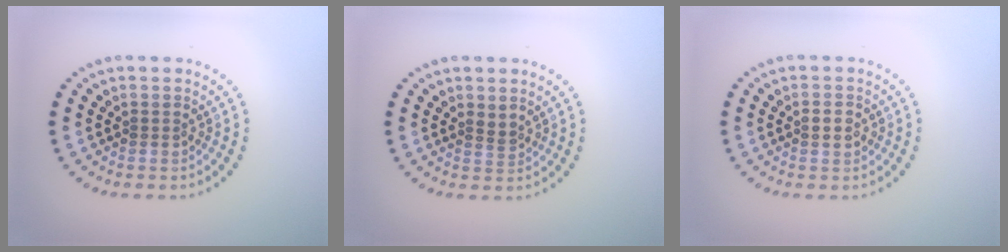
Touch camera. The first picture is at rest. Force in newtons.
{"total": 1.2, "press": 1.0, "slide": 0.7}
{"total": 1.0, "press": 1.0, "slide": 0.0}